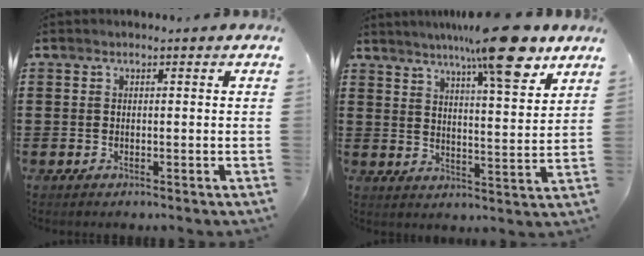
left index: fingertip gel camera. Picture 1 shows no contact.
{"total": 11.8, "force": [8.7, 1.6, 7.8], "torque": [-0.123, -0.037, 0.142]}